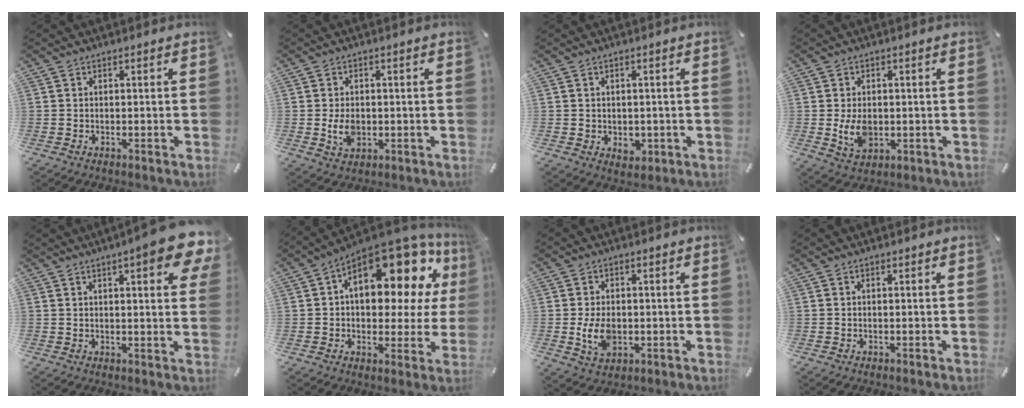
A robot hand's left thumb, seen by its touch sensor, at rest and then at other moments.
{"total": 4.9, "force": [-0.5, 3.5, 3.4], "torque": [-0.074, -0.005, -0.013]}
{"total": 3.1, "force": [-0.4, 2.7, 1.4], "torque": [-0.007, -0.002, -0.009]}
{"total": 6.3, "force": [-0.4, 4.4, 4.4], "torque": [-0.096, -0.004, -0.009]}
{"total": 10.8, "force": [5.6, 2.4, 8.9], "torque": [-0.126, -0.026, 0.091]}
{"total": 18.2, "force": [8.1, 9.9, 13.0], "torque": [-0.168, -0.065, 0.131]}
{"total": 6.7, "force": [-0.8, 4.6, 4.9], "torque": [-0.117, -0.003, -0.015]}
{"total": 0.0}